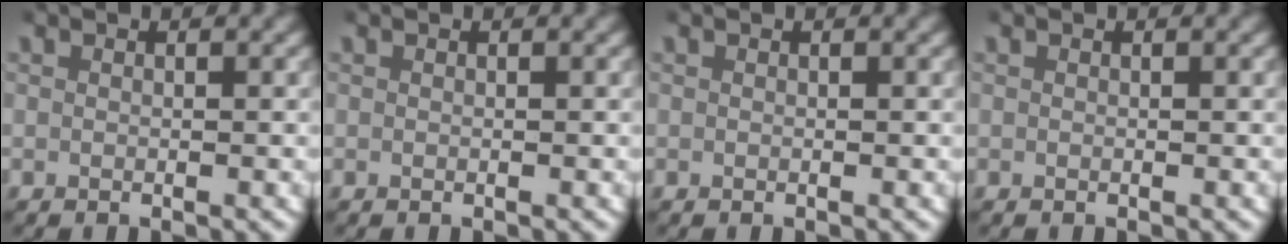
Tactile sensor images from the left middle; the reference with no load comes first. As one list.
[{"total": 0.0}, {"total": 0.0}, {"total": 0.0}]